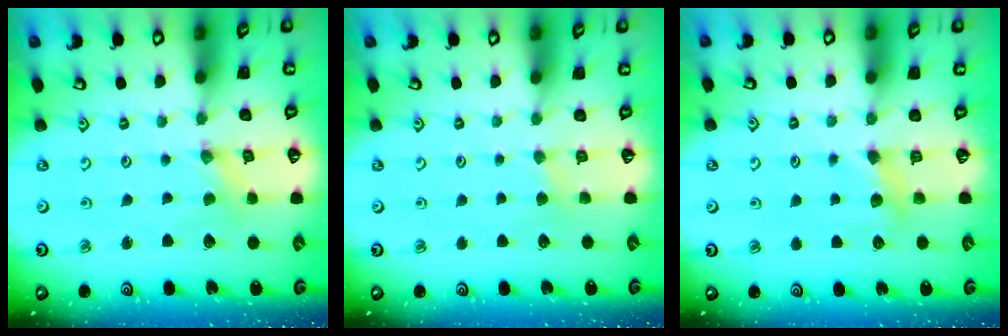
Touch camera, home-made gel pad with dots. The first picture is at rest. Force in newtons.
{"total": 2.1, "press": 2.1, "slide": 0.4}
{"total": 3.3, "press": 3.3, "slide": 0.3}